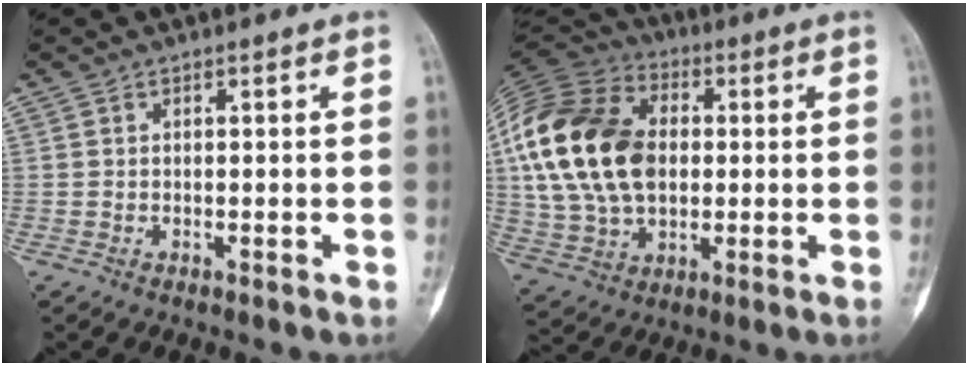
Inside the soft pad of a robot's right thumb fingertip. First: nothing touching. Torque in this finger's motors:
{"motor_torque": [0.64, 0.63, 2.20, 0.23, 0.17]}